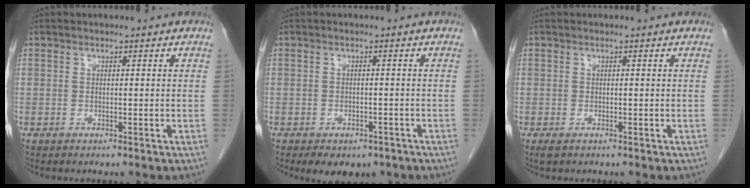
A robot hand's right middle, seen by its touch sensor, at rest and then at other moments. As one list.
[{"total": 6.5, "force": [-4.7, 3.5, 2.7], "torque": [-0.029, 0.004, -0.057]}, {"total": 1.0, "force": [-0.6, 0.5, 0.7], "torque": [-0.011, -0.001, -0.005]}]